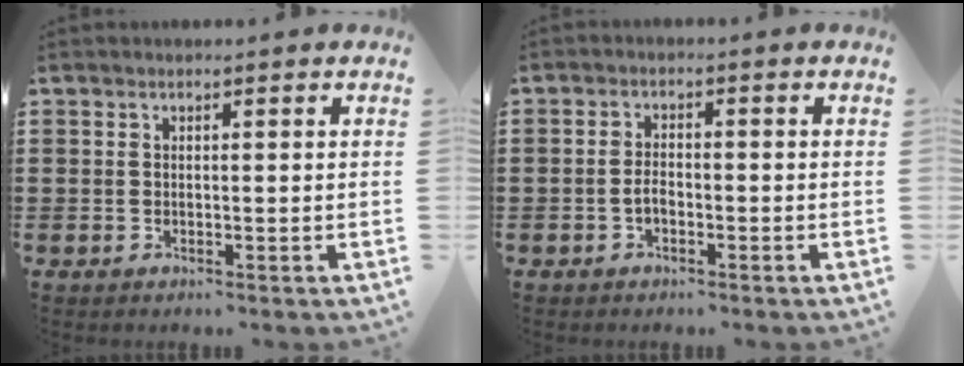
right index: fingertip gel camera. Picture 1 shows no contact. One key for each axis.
{"total": 2.1, "fx": -0.9, "fy": 1.0, "fz": 1.6, "tx": -0.039, "ty": 0.000, "tz": -0.019}